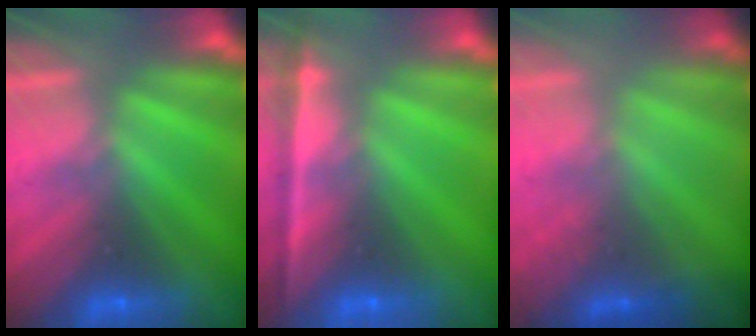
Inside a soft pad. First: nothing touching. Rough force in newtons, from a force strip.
{"total": 1.8}
{"total": 1.4}